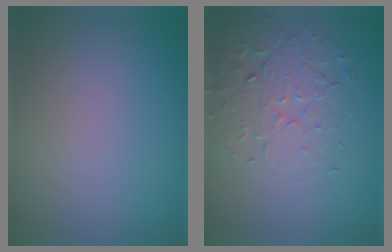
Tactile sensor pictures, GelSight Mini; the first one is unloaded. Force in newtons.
{"total": 3.8, "press": 3.4, "slide": 1.6}